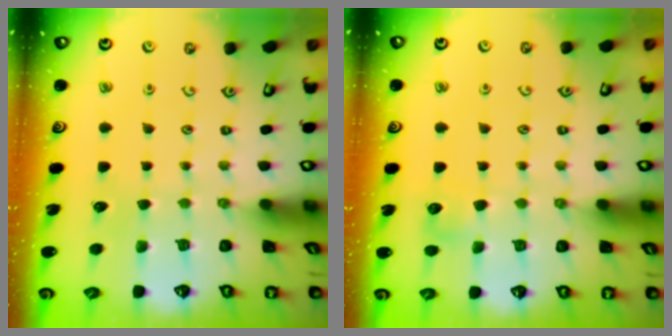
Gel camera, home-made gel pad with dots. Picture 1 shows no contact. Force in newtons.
{"total": 5.2, "press": 5.2, "slide": 0.6}